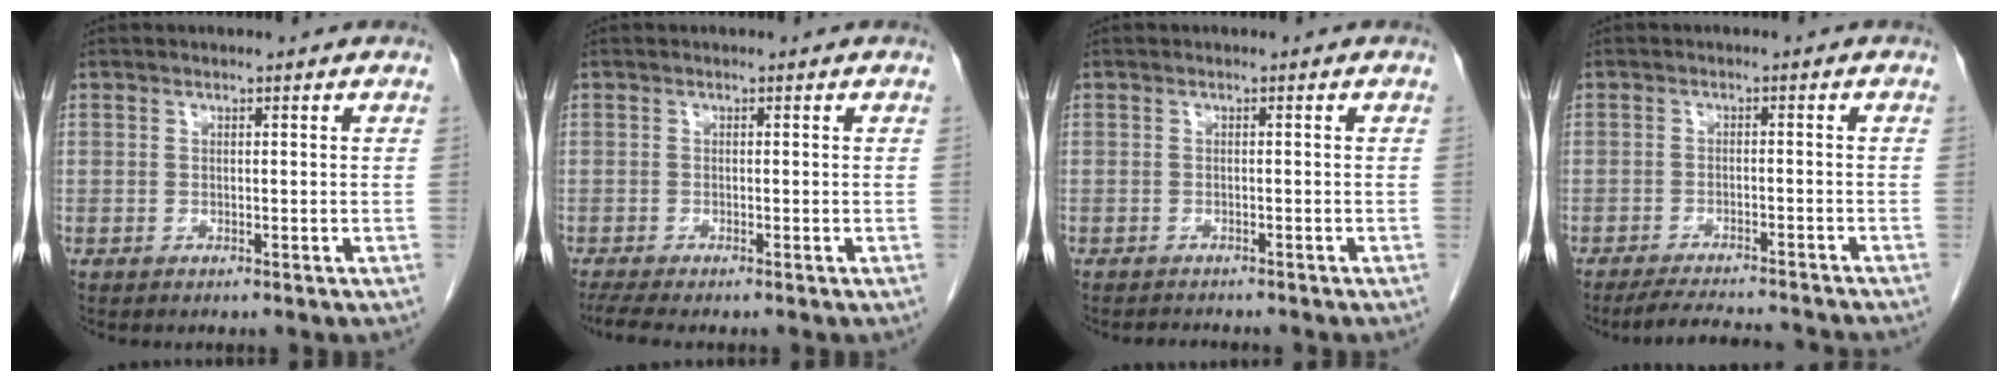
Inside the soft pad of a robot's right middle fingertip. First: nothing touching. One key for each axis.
{"total": 3.3, "fx": -2.7, "fy": 0.1, "fz": 1.8, "tx": -0.034, "ty": -0.009, "tz": -0.047}
{"total": 2.2, "fx": -2.1, "fy": 0.4, "fz": 0.5, "tx": -0.010, "ty": -0.006, "tz": -0.026}
{"total": 10.1, "fx": -9.4, "fy": 0.8, "fz": 3.4, "tx": -0.052, "ty": -0.009, "tz": -0.130}